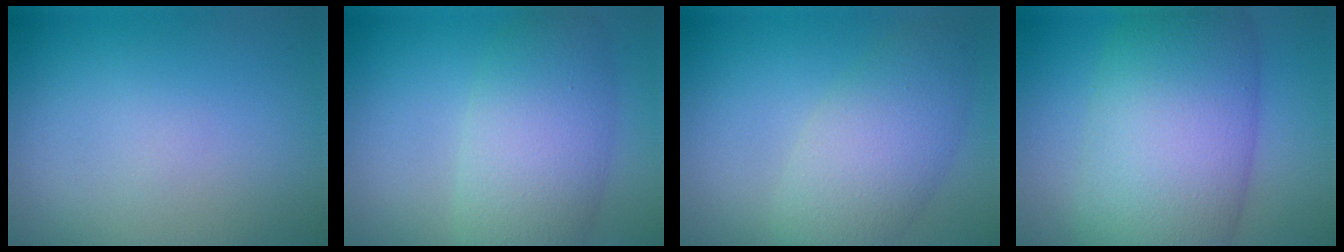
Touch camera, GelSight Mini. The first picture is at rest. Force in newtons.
{"total": 6.6, "press": 6.6, "slide": 0.5}
{"total": 5.5, "press": 5.5, "slide": 0.3}
{"total": 12.0, "press": 12.0, "slide": 0.3}